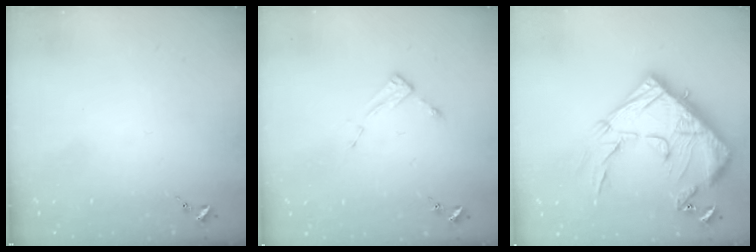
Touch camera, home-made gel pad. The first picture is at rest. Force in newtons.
{"total": 3.9, "press": 3.9, "slide": 0.2}
{"total": 30.1, "press": 30.0, "slide": 2.9}